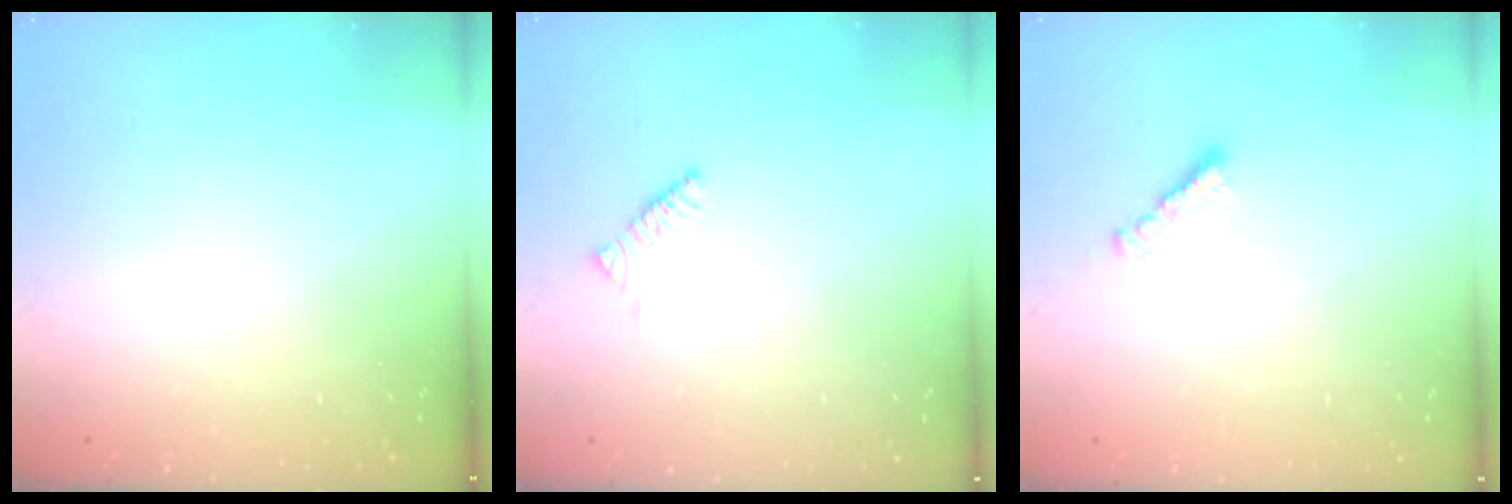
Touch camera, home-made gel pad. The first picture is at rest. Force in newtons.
{"total": 2.9, "press": 2.9, "slide": 0.5}
{"total": 2.2, "press": 2.1, "slide": 0.5}